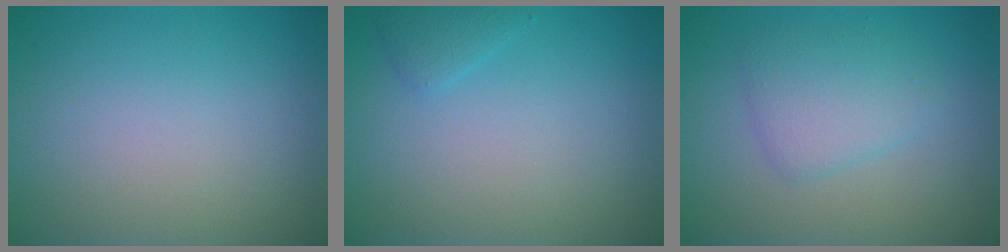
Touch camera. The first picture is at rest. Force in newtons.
{"total": 1.1, "press": 1.1, "slide": 0.1}
{"total": 2.7, "press": 2.7, "slide": 0.1}